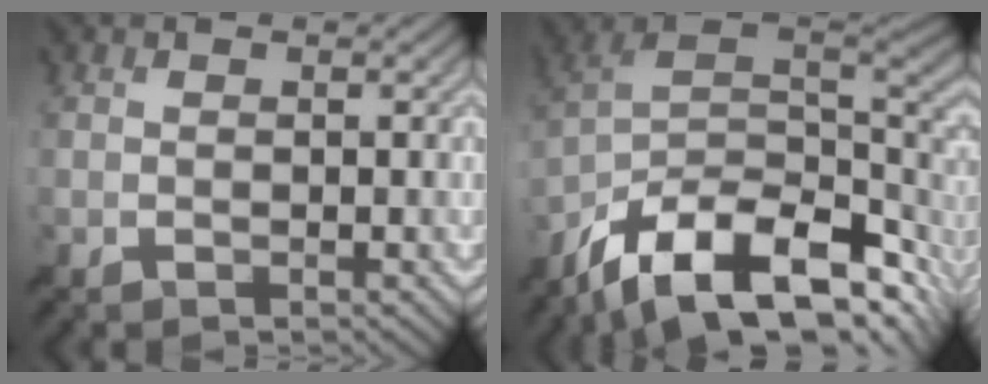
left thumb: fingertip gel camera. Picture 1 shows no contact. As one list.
[{"total": 15.7, "force": [-8.3, 6.7, 11.5], "torque": [-0.254, -0.017, -0.143]}]